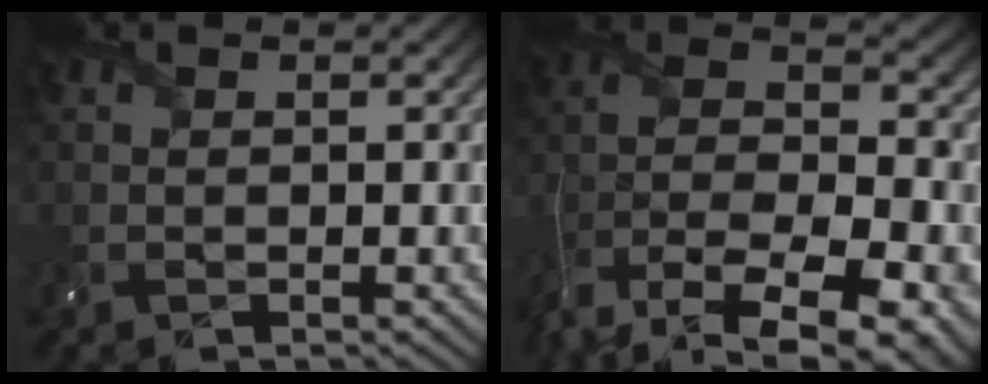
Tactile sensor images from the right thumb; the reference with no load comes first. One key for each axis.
{"total": 14.2, "fx": -9.1, "fy": 6.3, "fz": 8.9, "tx": -0.201, "ty": -0.031, "tz": -0.132}